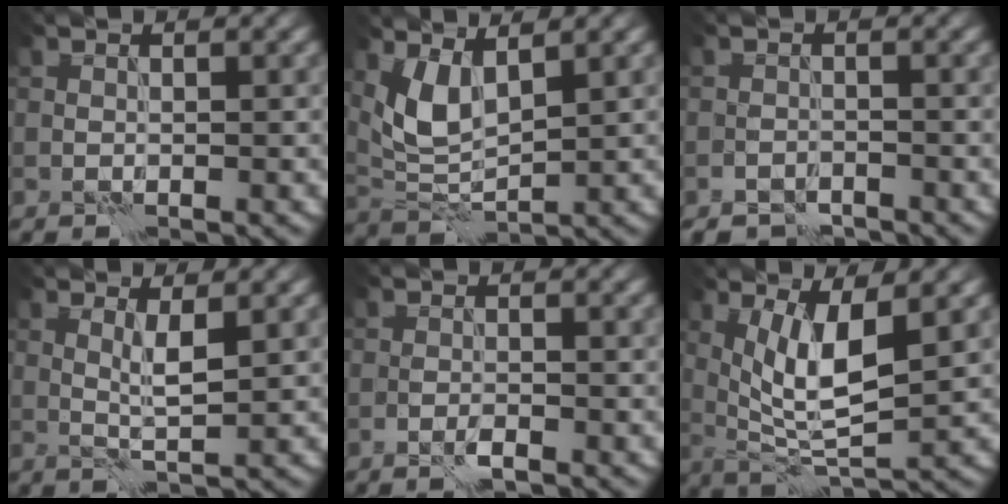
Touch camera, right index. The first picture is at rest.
{"total": 4.2, "force": [2.2, 1.7, 3.1], "torque": [-0.071, -0.007, 0.048]}
{"total": 2.9, "force": [-2.6, 1.3, 0.4], "torque": [-0.002, -0.001, -0.044]}
{"total": 2.1, "force": [1.0, 0.0, 1.8], "torque": [-0.036, -0.005, 0.020]}
{"total": 0.8, "force": [-0.5, 0.0, 0.6], "torque": [-0.014, -0.001, -0.012]}
{"total": 6.2, "force": [1.5, 1.9, 5.8], "torque": [-0.112, -0.013, 0.033]}